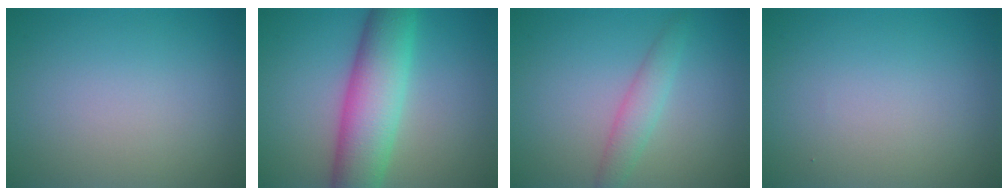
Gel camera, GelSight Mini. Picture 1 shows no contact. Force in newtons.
{"total": 8.3, "press": 8.3, "slide": 0.3}
{"total": 2.3, "press": 2.3, "slide": 0.0}
{"total": 0.0}